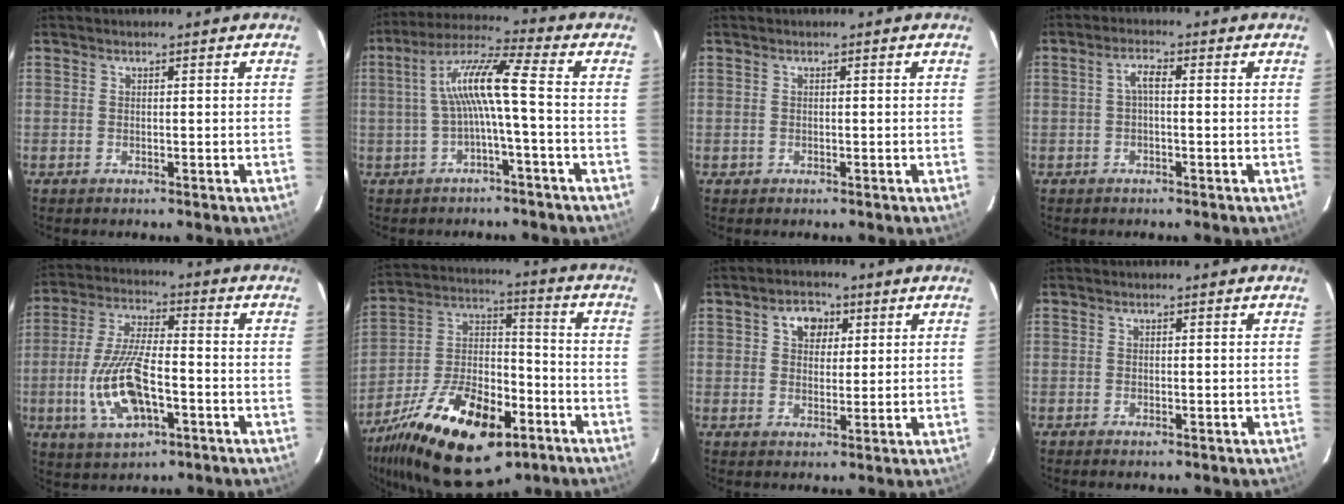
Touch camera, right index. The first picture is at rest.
{"total": 9.0, "force": [-1.2, 0.0, 8.9], "torque": [-0.188, 0.021, -0.020]}
{"total": 0.7, "force": [-0.2, 0.7, 0.0], "torque": [0.004, 0.003, -0.001]}
{"total": 2.4, "force": [-0.2, 0.8, 2.2], "torque": [-0.046, 0.011, -0.003]}
{"total": 13.8, "force": [-4.2, 5.2, 12.0], "torque": [-0.254, -0.003, -0.074]}
{"total": 25.7, "force": [-14.1, 12.0, 17.9], "torque": [-0.348, -0.009, -0.229]}
{"total": 5.1, "force": [2.0, 3.9, 2.7], "torque": [-0.036, 0.016, 0.034]}
{"total": 0.6, "force": [-0.4, 0.3, 0.3], "torque": [-0.006, -0.001, -0.008]}